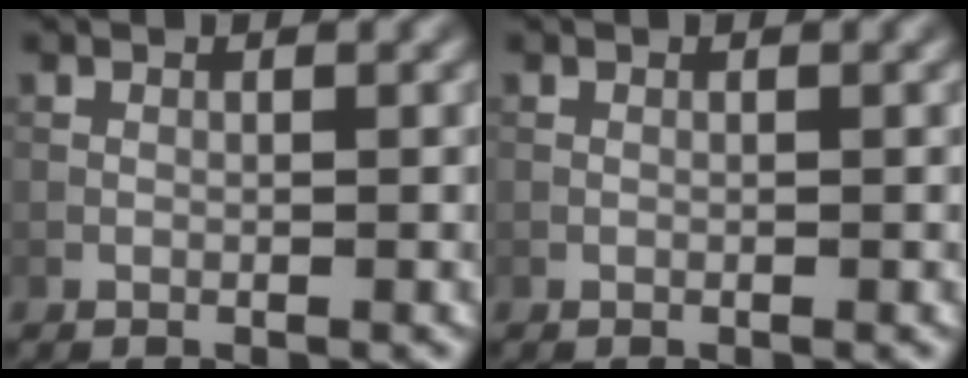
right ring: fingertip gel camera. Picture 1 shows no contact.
{"total": 0.0}